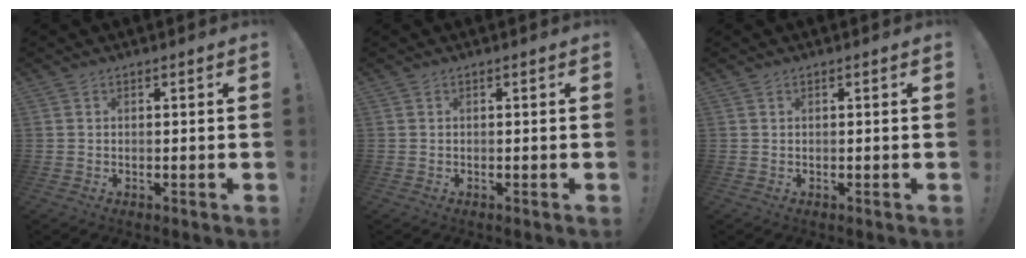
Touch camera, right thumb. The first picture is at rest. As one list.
[{"total": 0.0}, {"total": 0.0}]